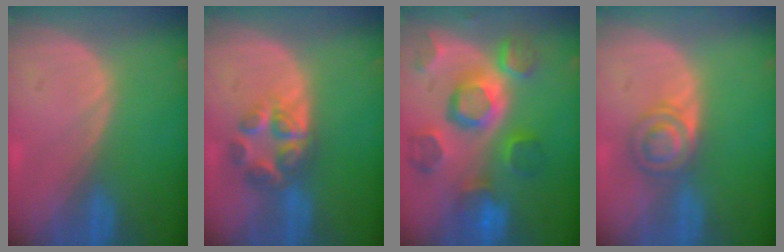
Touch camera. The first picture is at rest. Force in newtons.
{"total": 6.7, "press": 5.7, "slide": 3.5}
{"total": 12.0, "press": 10.3, "slide": 6.2}
{"total": 4.5, "press": 4.5, "slide": 0.4}